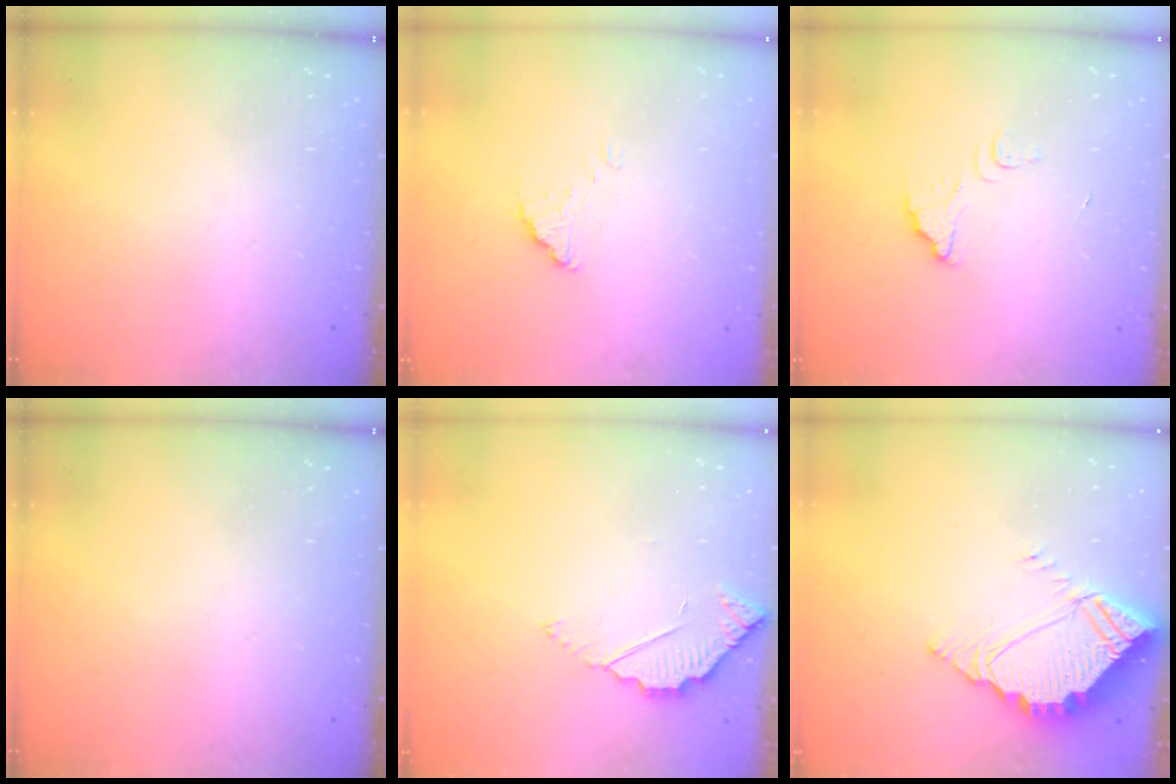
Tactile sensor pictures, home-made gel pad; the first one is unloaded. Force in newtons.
{"total": 1.5, "press": 1.5, "slide": 0.1}
{"total": 4.5, "press": 4.5, "slide": 0.3}
{"total": 0.0}
{"total": 3.0, "press": 3.0, "slide": 0.3}
{"total": 5.4, "press": 5.4, "slide": 0.3}